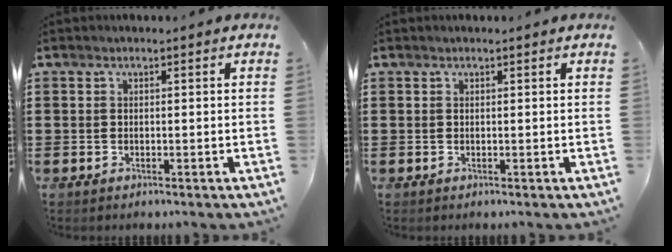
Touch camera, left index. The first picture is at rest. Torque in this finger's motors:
{"motor_torque": [2.14, 0.00, 0.01, 0.00]}